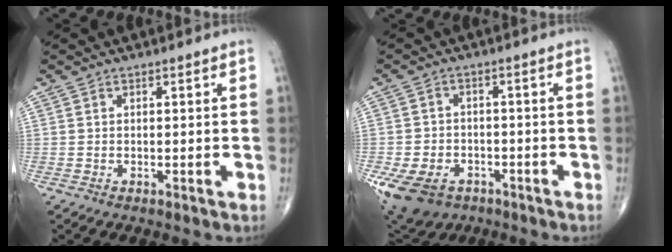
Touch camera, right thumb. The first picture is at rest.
{"total": 12.7, "force": [-5.7, 9.3, 6.6], "torque": [-0.140, 0.016, -0.085]}